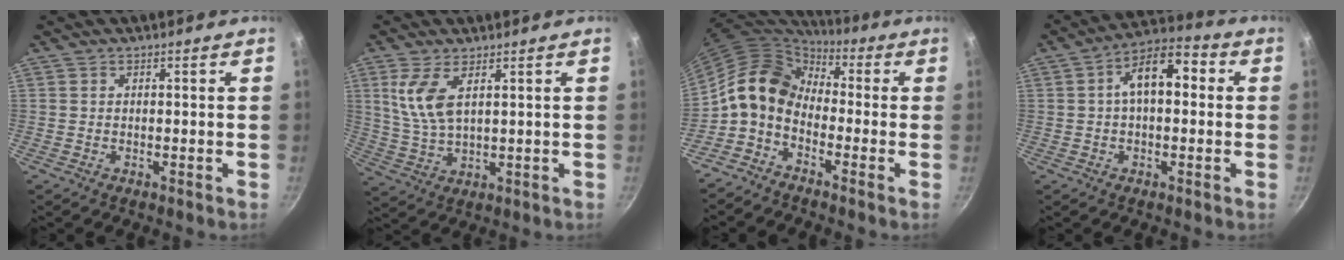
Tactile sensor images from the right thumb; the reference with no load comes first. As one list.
[{"total": 7.6, "force": [3.0, 3.3, 6.2], "torque": [-0.126, -0.019, 0.068]}, {"total": 10.4, "force": [-1.4, 7.7, 6.9], "torque": [-0.104, 0.045, -0.050]}, {"total": 10.7, "force": [1.4, 6.0, 8.7], "torque": [-0.110, 0.032, 0.008]}]